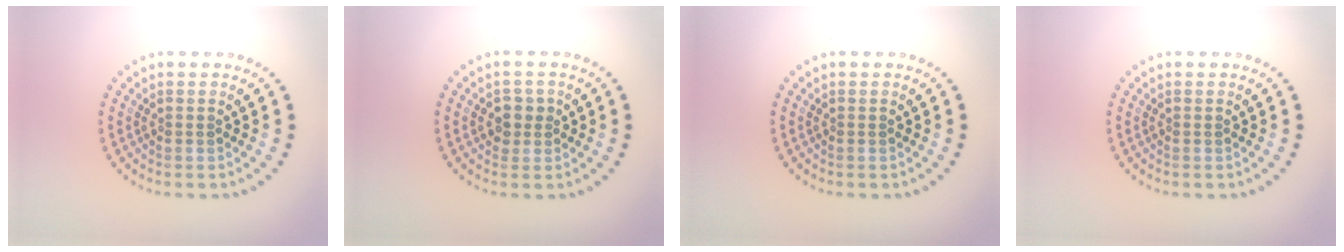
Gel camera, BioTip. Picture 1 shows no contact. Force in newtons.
{"total": 1.7, "press": 1.6, "slide": 0.6}
{"total": 0.0}
{"total": 0.0}